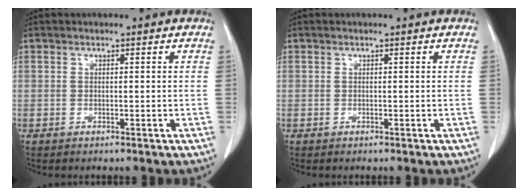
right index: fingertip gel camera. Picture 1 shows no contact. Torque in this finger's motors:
{"motor_torque": [0.00, 0.00, 0.00, 0.00]}